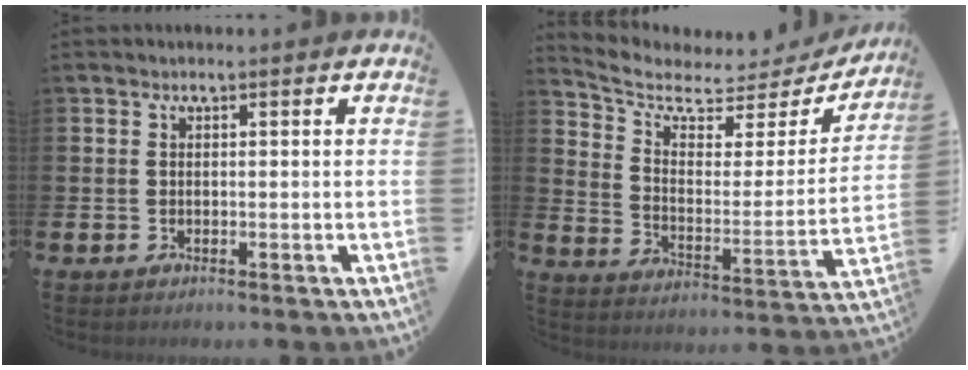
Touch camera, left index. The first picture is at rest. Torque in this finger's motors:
{"motor_torque": [0.81, -1.33, 0.01, 0.00]}